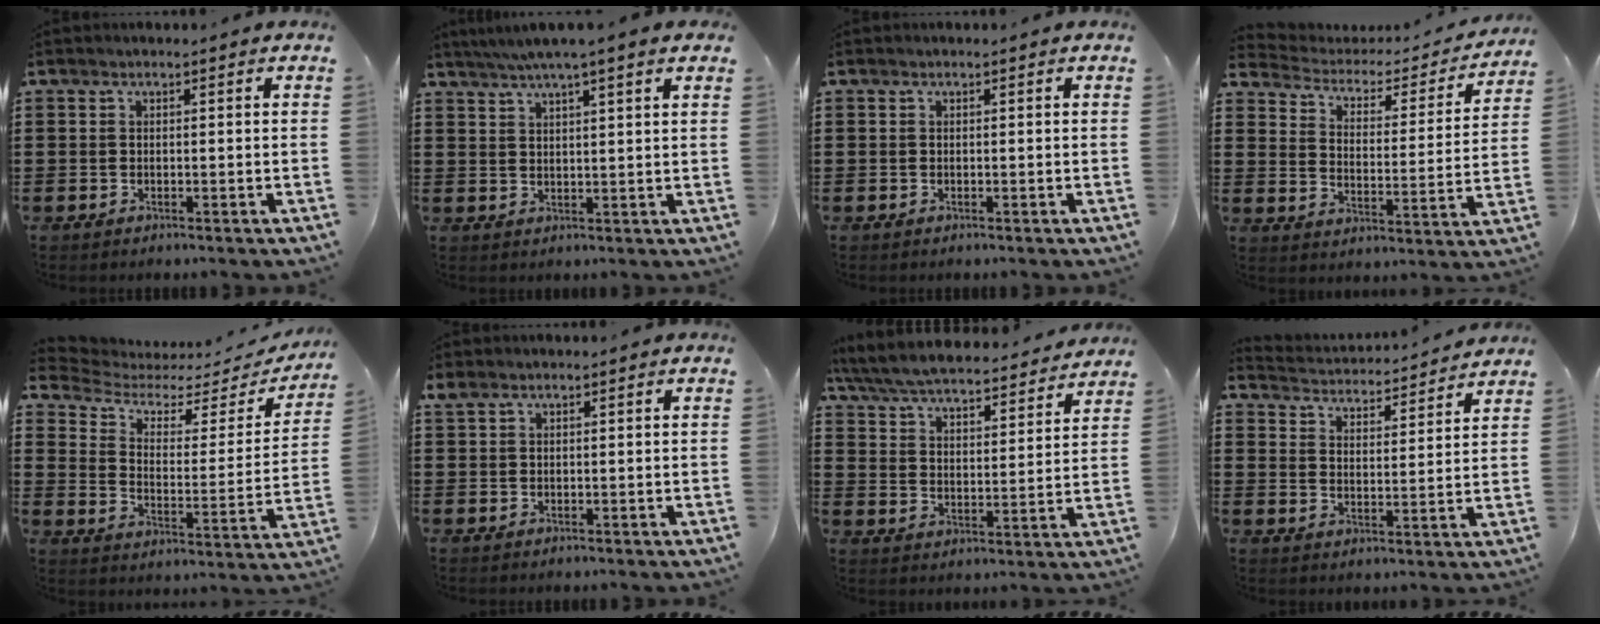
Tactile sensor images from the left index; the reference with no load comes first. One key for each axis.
{"total": 4.1, "fx": 3.2, "fy": -0.4, "fz": 2.5, "tx": -0.057, "ty": -0.005, "tz": 0.055}
{"total": 0.0}
{"total": 2.7, "fx": 2.2, "fy": 1.2, "fz": 0.9, "tx": -0.037, "ty": -0.017, "tz": 0.030}
{"total": 4.3, "fx": 3.5, "fy": 1.9, "fz": 1.7, "tx": -0.061, "ty": -0.024, "tz": 0.055}
{"total": 0.9, "fx": 0.7, "fy": 0.5, "fz": 0.5, "tx": -0.013, "ty": 0.003, "tz": 0.013}
{"total": 6.0, "fx": 5.8, "fy": 0.2, "fz": 1.5, "tx": -0.057, "ty": -0.039, "tz": 0.096}
{"total": 3.4, "fx": 3.4, "fy": 0.0, "fz": -0.1, "tx": -0.021, "ty": -0.032, "tz": 0.053}